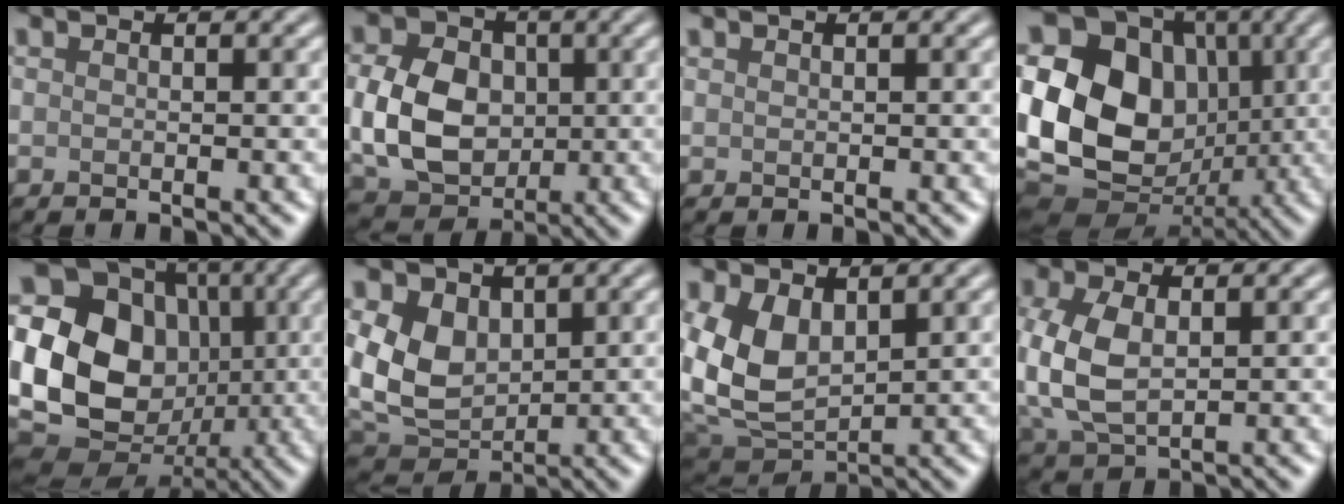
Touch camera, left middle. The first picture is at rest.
{"total": 7.7, "force": [0.0, 5.9, 5.0], "torque": [-0.115, 0.000, 0.001]}
{"total": 0.0}
{"total": 19.2, "force": [1.9, 16.2, 10.2], "torque": [-0.224, 0.024, 0.020]}
{"total": 22.2, "force": [1.7, 19.5, 10.5], "torque": [-0.244, 0.043, -0.012]}
{"total": 7.5, "force": [1.4, 5.4, 5.1], "torque": [-0.131, -0.001, 0.022]}
{"total": 7.7, "force": [1.5, 5.1, 5.5], "torque": [-0.153, -0.013, 0.041]}
{"total": 6.5, "force": [0.3, 4.0, 5.1], "torque": [-0.139, 0.001, 0.011]}